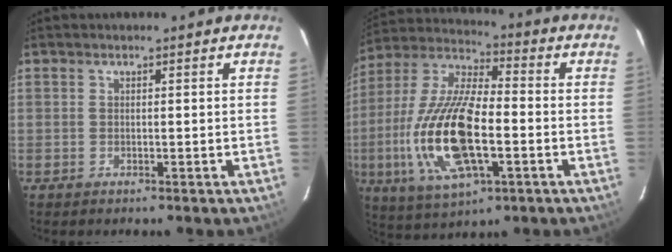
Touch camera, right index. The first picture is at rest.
{"total": 20.1, "force": [-4.6, 7.7, 17.9], "torque": [-0.379, -0.012, -0.087]}